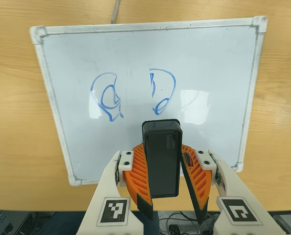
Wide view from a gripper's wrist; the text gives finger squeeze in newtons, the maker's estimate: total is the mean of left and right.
{"total": 8.3, "left": 9.3, "right": 7.4}